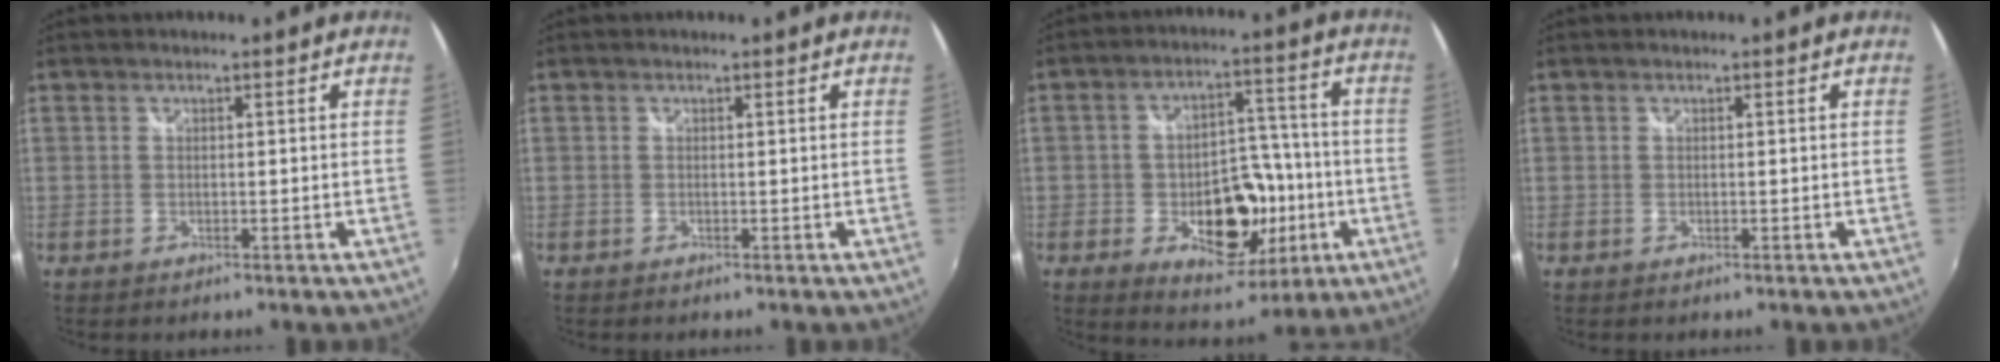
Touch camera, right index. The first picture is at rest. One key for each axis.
{"total": 0.0}
{"total": 15.4, "fx": -4.6, "fy": 9.6, "fz": 11.2, "tx": -0.185, "ty": 0.012, "tz": -0.052}
{"total": 0.0}